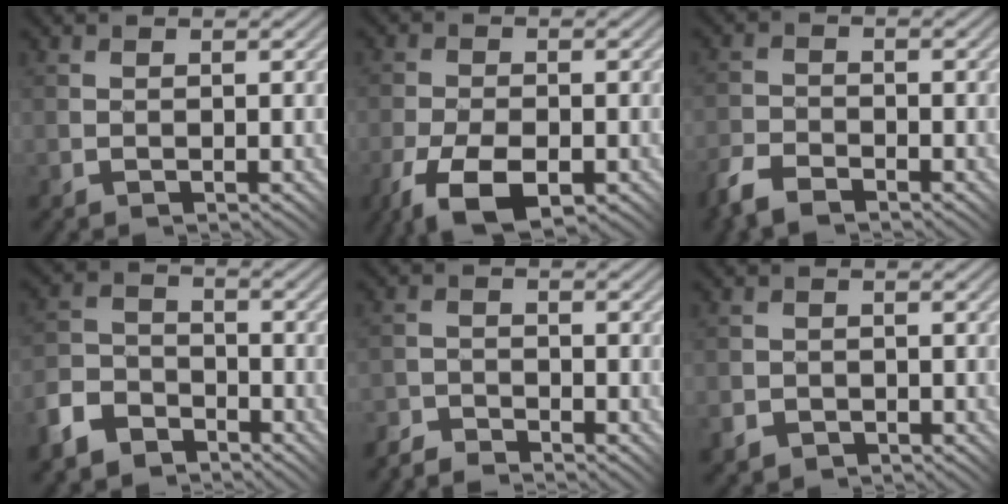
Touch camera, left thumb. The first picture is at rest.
{"total": 8.2, "force": [-4.5, 3.6, 5.9], "torque": [-0.124, -0.016, -0.073]}
{"total": 5.0, "force": [-3.9, 2.1, 2.3], "torque": [-0.051, -0.004, -0.082]}
{"total": 7.1, "force": [-5.1, 4.3, 2.6], "torque": [-0.063, -0.005, -0.115]}
{"total": 3.4, "force": [-3.4, 0.5, 0.3], "torque": [-0.001, 0.005, -0.072]}
{"total": 2.9, "force": [-1.6, 2.4, 0.4], "torque": [0.000, 0.000, -0.032]}